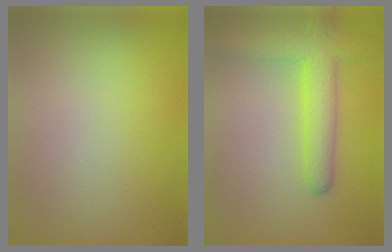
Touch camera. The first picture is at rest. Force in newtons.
{"total": 5.3, "press": 5.3, "slide": 0.2}